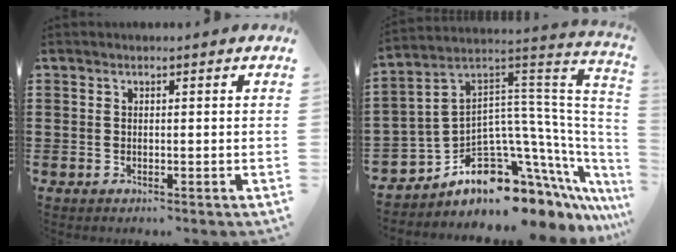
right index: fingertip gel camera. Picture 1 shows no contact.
{"total": 11.5, "force": [-7.1, 5.3, 7.4], "torque": [-0.151, -0.029, -0.124]}